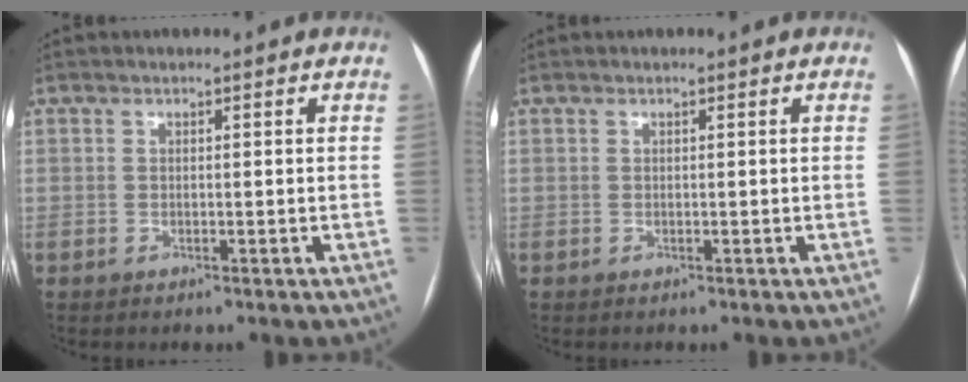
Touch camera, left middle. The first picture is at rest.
{"total": 0.0}